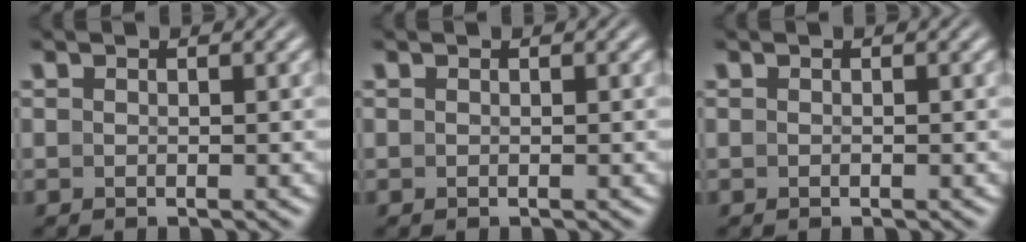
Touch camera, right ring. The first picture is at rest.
{"total": 0.0}
{"total": 0.0}